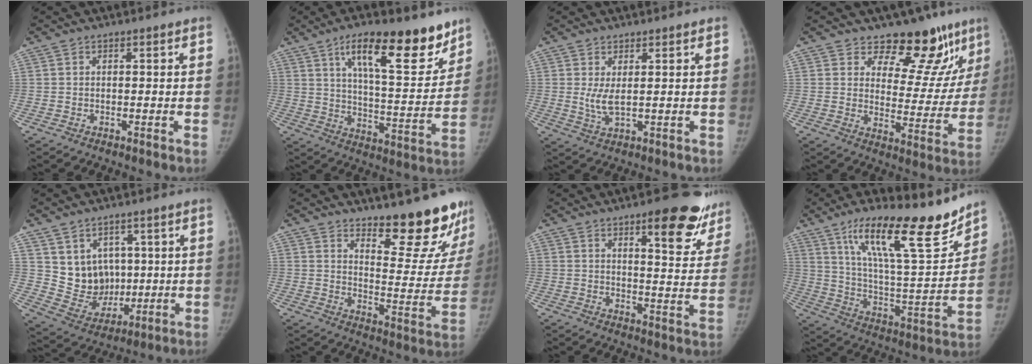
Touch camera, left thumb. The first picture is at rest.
{"total": 19.3, "force": [12.0, 6.4, 13.7], "torque": [-0.164, -0.067, 0.192]}
{"total": 3.3, "force": [0.7, 1.0, 3.1], "torque": [-0.064, -0.013, 0.019]}
{"total": 14.7, "force": [11.3, 7.2, 6.1], "torque": [-0.018, -0.089, 0.146]}
{"total": 9.7, "force": [2.7, 8.3, 4.2], "torque": [-0.029, -0.022, 0.070]}
{"total": 17.6, "force": [13.9, 4.9, 9.6], "torque": [-0.081, -0.129, 0.187]}
{"total": 15.2, "force": [9.6, 4.9, 10.7], "torque": [-0.081, -0.056, 0.122]}
{"total": 23.2, "force": [16.1, 5.3, 15.8], "torque": [-0.224, -0.079, 0.272]}